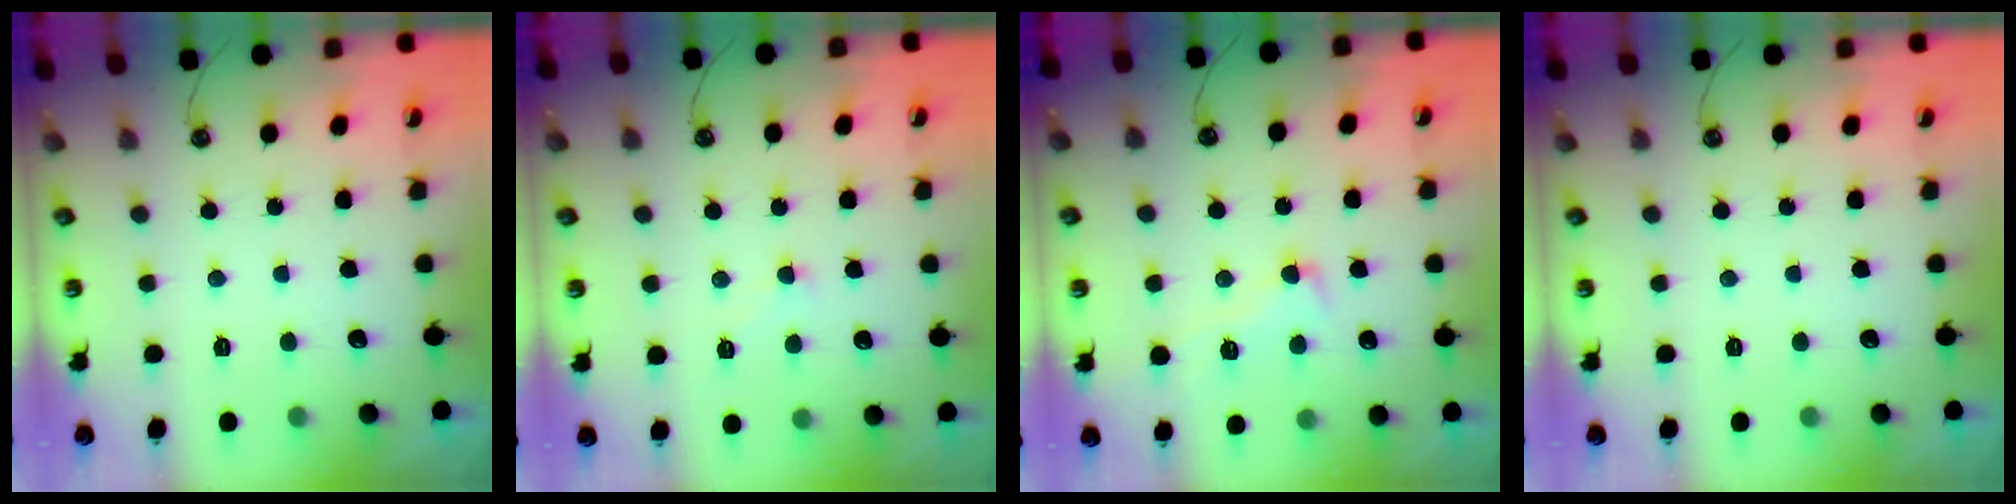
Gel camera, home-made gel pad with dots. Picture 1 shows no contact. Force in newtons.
{"total": 0.8, "press": 0.6, "slide": 0.5}
{"total": 3.0, "press": 2.7, "slide": 1.3}
{"total": 0.0}